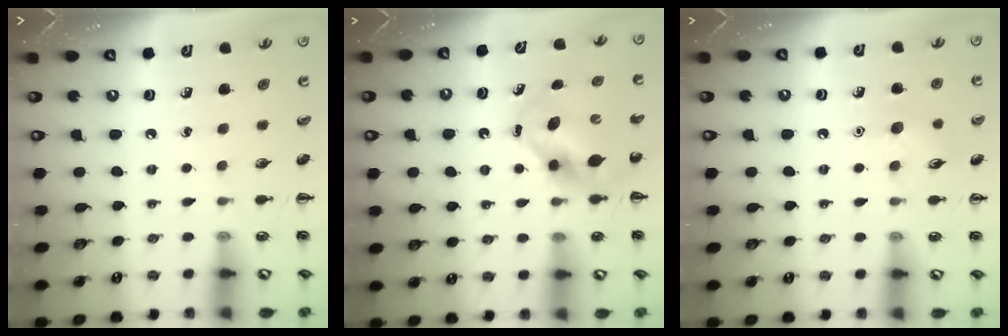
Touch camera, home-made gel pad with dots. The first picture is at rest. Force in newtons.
{"total": 5.7, "press": 5.6, "slide": 1.1}
{"total": 7.8, "press": 7.7, "slide": 1.4}